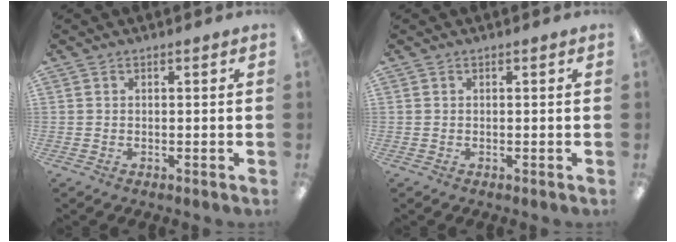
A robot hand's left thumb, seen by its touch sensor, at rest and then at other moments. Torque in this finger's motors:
{"motor_torque": [-0.13, 0.18, 0.61, 0.01, 0.02]}